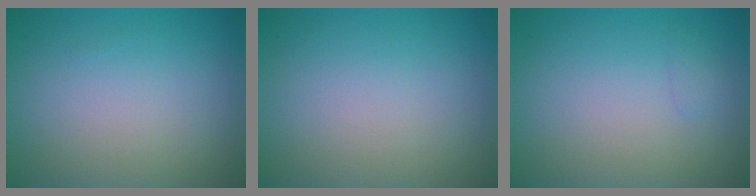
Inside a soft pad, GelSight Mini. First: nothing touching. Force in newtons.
{"total": 0.0}
{"total": 0.6, "press": 0.6, "slide": 0.1}